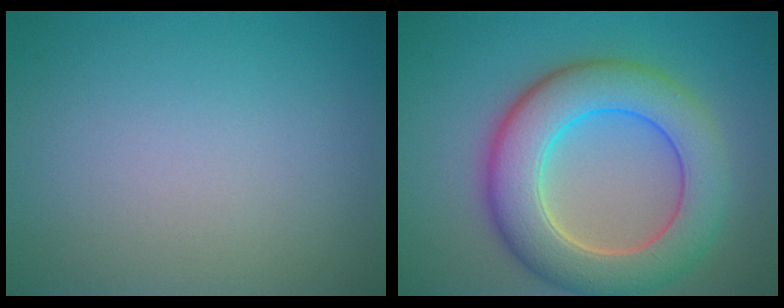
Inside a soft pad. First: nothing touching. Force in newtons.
{"total": 8.9, "press": 8.9, "slide": 0.6}